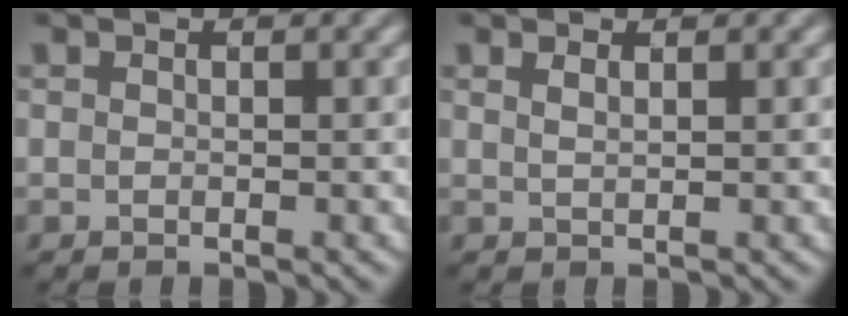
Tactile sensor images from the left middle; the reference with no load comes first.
{"total": 1.0, "force": [0.5, 0.4, 0.7], "torque": [-0.011, 0.003, 0.006]}